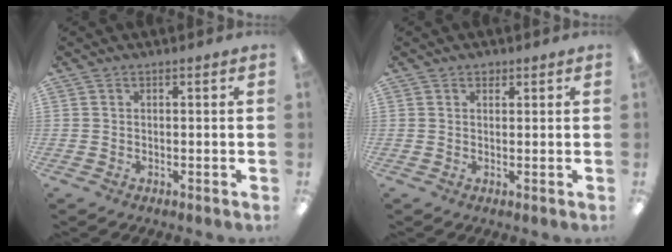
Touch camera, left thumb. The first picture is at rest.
{"total": 1.2, "force": [0.9, 0.8, 0.3], "torque": [0.000, -0.002, 0.015]}